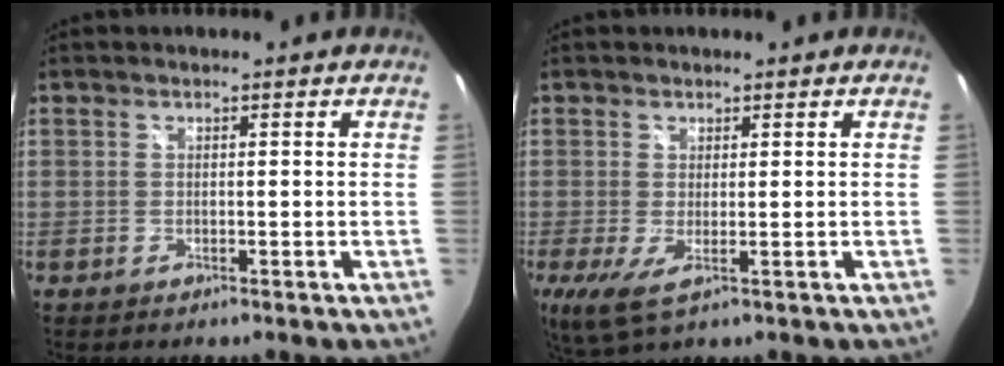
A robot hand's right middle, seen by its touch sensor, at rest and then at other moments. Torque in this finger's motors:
{"motor_torque": [0.99, -0.98, 0.31, 0.07]}